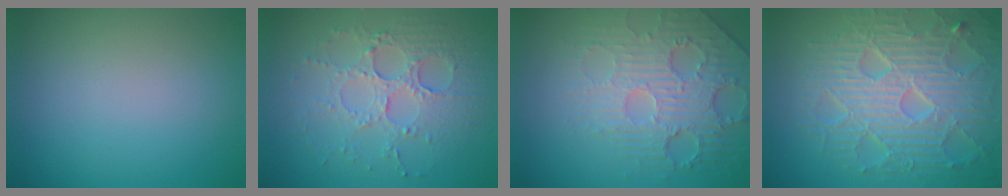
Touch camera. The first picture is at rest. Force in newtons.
{"total": 4.0, "press": 3.7, "slide": 1.4}
{"total": 4.4, "press": 4.0, "slide": 1.7}
{"total": 9.3, "press": 6.6, "slide": 6.6}